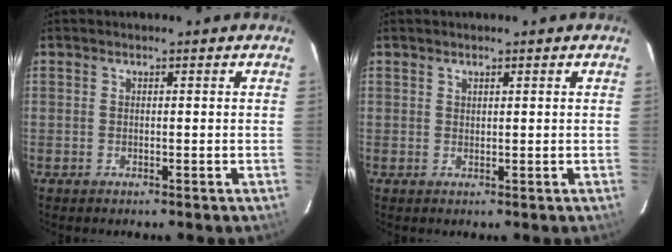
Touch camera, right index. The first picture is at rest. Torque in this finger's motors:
{"motor_torque": [-0.11, -0.06, -0.09, 0.00]}